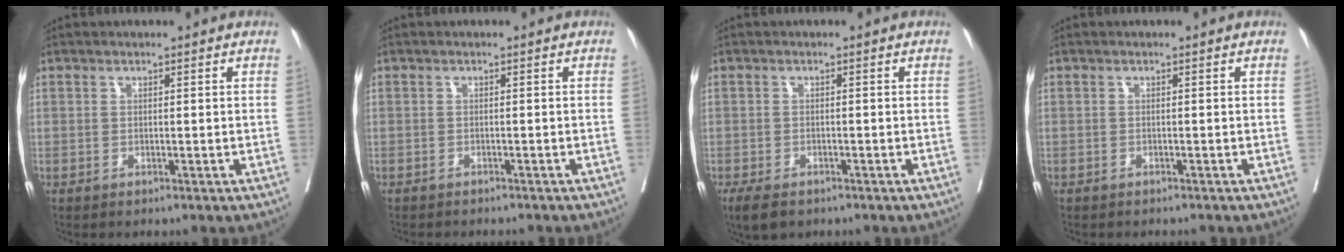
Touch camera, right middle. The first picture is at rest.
{"total": 4.9, "force": [-4.5, 1.0, 1.8], "torque": [-0.022, -0.004, -0.058]}
{"total": 4.1, "force": [-2.9, 1.8, 2.2], "torque": [-0.039, -0.008, -0.044]}
{"total": 2.5, "force": [-2.3, 0.5, 0.8], "torque": [-0.014, -0.004, -0.028]}